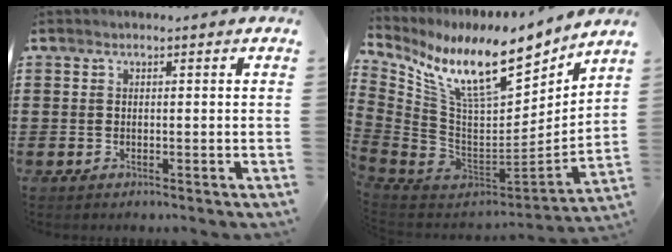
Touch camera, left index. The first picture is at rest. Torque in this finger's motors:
{"motor_torque": [2.14, 0.00, 0.86, 0.21]}